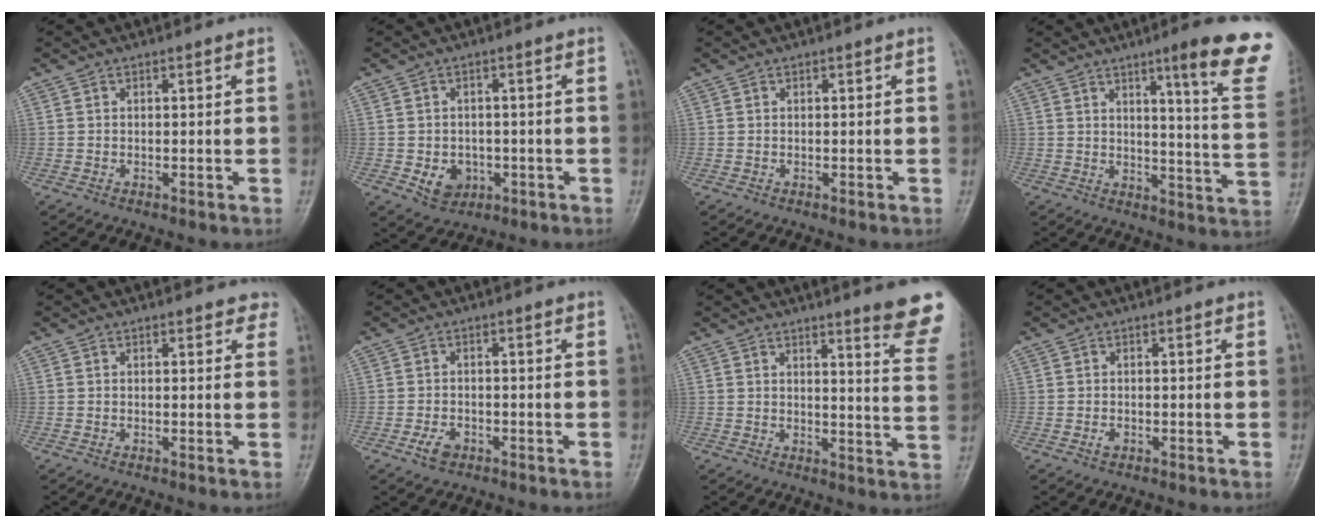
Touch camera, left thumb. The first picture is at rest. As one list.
[{"total": 5.1, "force": [-1.3, 4.2, 2.6], "torque": [-0.021, 0.004, -0.009]}, {"total": 0.0}, {"total": 16.6, "force": [9.5, 1.3, 13.5], "torque": [-0.151, -0.053, 0.116]}, {"total": 2.5, "force": [2.0, 1.2, 0.7], "torque": [0.018, -0.006, 0.008]}, {"total": 2.8, "force": [-1.5, 1.8, 1.6], "torque": [-0.031, 0.004, -0.024]}, {"total": 11.8, "force": [8.8, 0.7, 7.9], "torque": [-0.073, -0.065, 0.093]}, {"total": 0.9, "force": [-0.3, 0.6, 0.6], "torque": [-0.009, 0.000, -0.005]}]